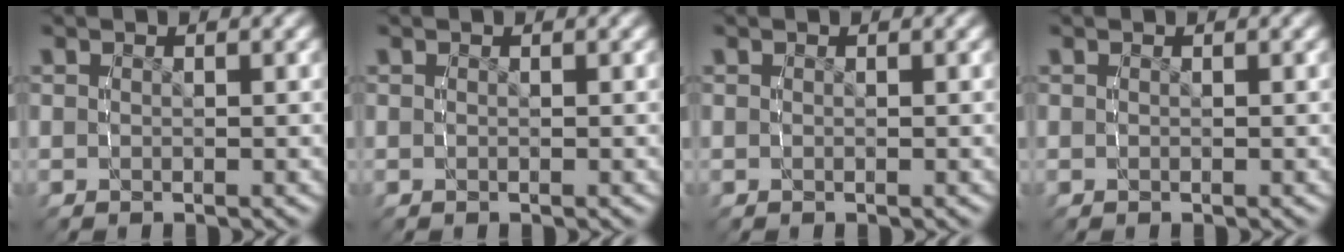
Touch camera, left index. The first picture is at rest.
{"total": 0.0}
{"total": 0.0}
{"total": 0.0}